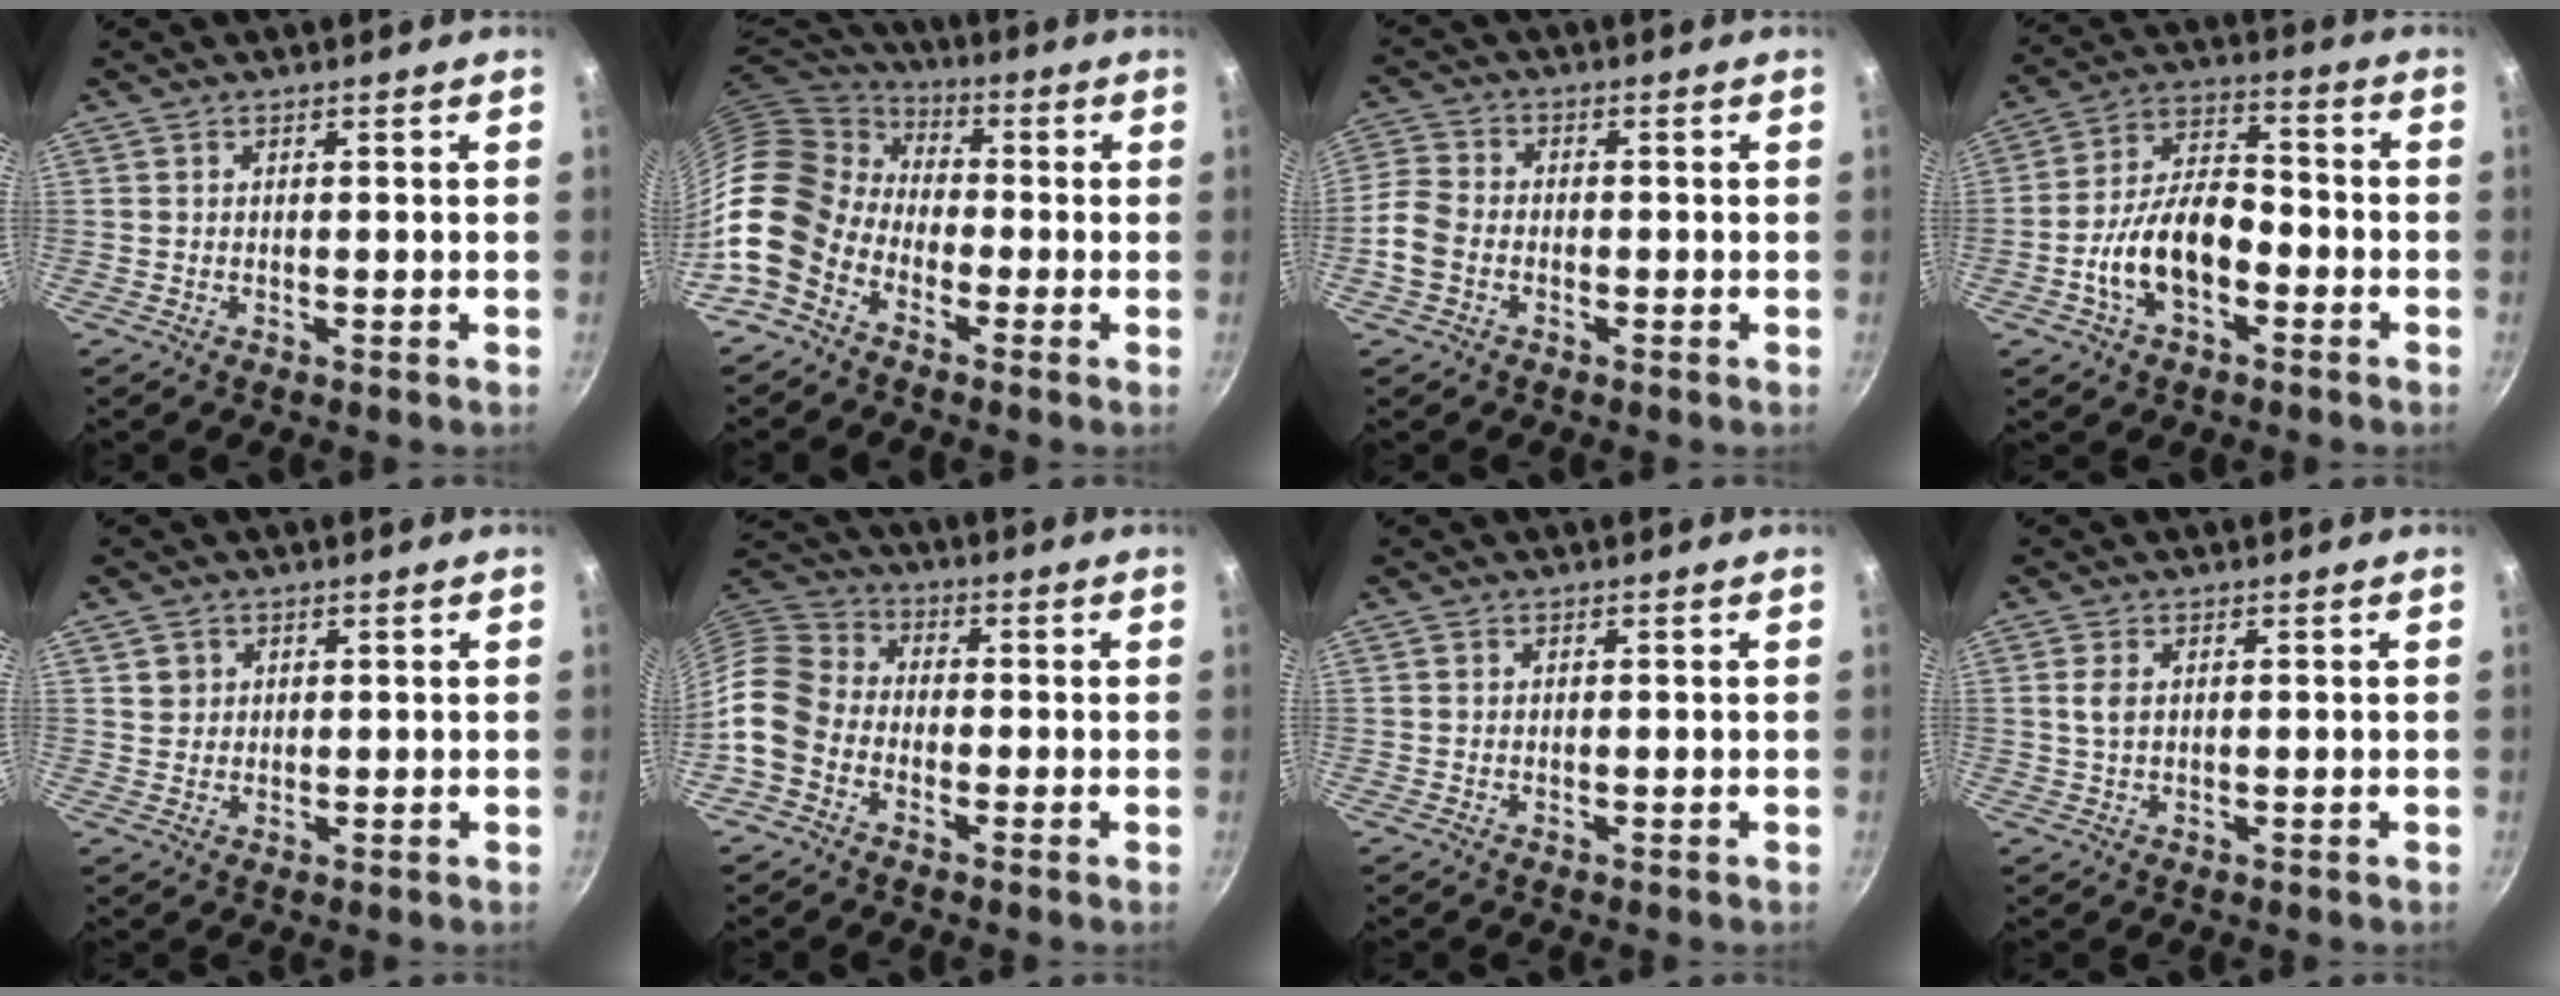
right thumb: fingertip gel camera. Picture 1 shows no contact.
{"total": 17.2, "force": [-6.3, 12.4, 10.2], "torque": [-0.181, 0.053, -0.152]}
{"total": 6.6, "force": [-2.1, 4.9, 3.8], "torque": [-0.082, 0.020, -0.055]}
{"total": 13.3, "force": [-4.4, 7.6, 10.0], "torque": [-0.155, 0.048, -0.087]}
{"total": 2.8, "force": [1.1, 2.5, 0.7], "torque": [0.005, 0.005, 0.021]}
{"total": 10.2, "force": [-3.7, 7.6, 5.6], "torque": [-0.090, 0.037, -0.094]}
{"total": 0.6, "force": [0.2, 0.5, 0.2], "torque": [-0.002, 0.002, 0.003]}
{"total": 2.7, "force": [0.7, 1.7, 2.0], "torque": [-0.040, 0.000, 0.012]}